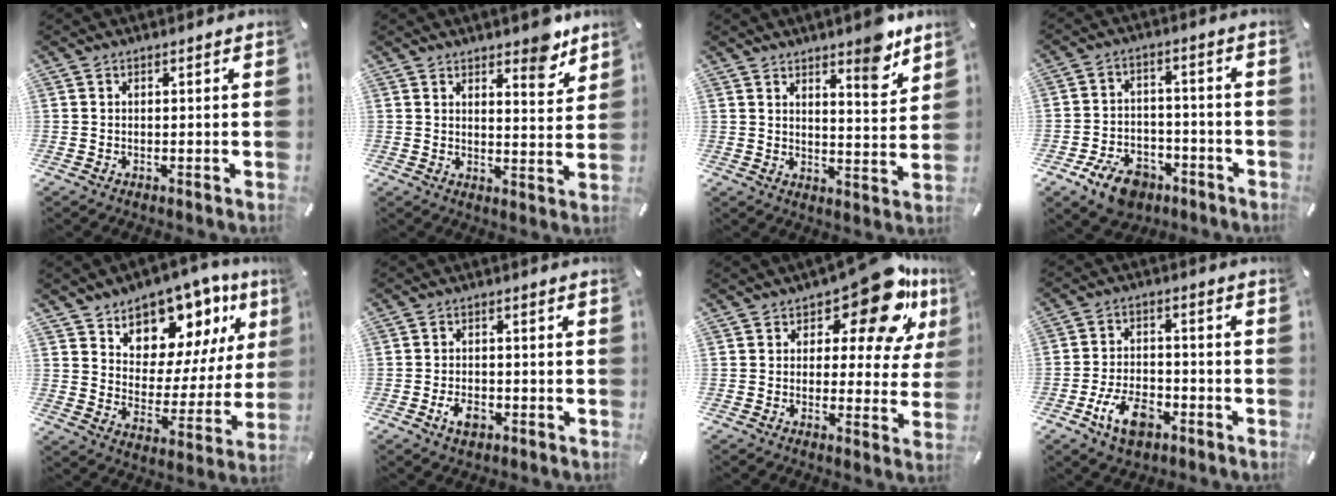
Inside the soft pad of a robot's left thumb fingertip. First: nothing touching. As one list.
[{"total": 7.5, "force": [5.6, 3.3, 3.6], "torque": [-0.016, -0.047, 0.088]}, {"total": 8.3, "force": [6.5, 2.5, 4.6], "torque": [-0.038, -0.051, 0.101]}, {"total": 9.2, "force": [-5.9, 5.8, 4.1], "torque": [-0.082, 0.039, -0.108]}, {"total": 11.9, "force": [8.7, 7.7, 2.4], "torque": [-0.040, -0.090, 0.157]}, {"total": 4.5, "force": [-1.9, 2.8, 2.9], "torque": [-0.061, 0.004, -0.034]}, {"total": 16.7, "force": [10.0, 7.2, 11.2], "torque": [-0.152, -0.062, 0.164]}, {"total": 9.6, "force": [-4.7, 5.6, 6.3], "torque": [-0.125, 0.013, -0.086]}]